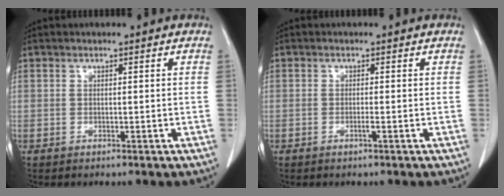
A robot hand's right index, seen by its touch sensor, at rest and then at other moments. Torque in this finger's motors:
{"motor_torque": [-0.04, -0.07, 0.05, -0.01]}